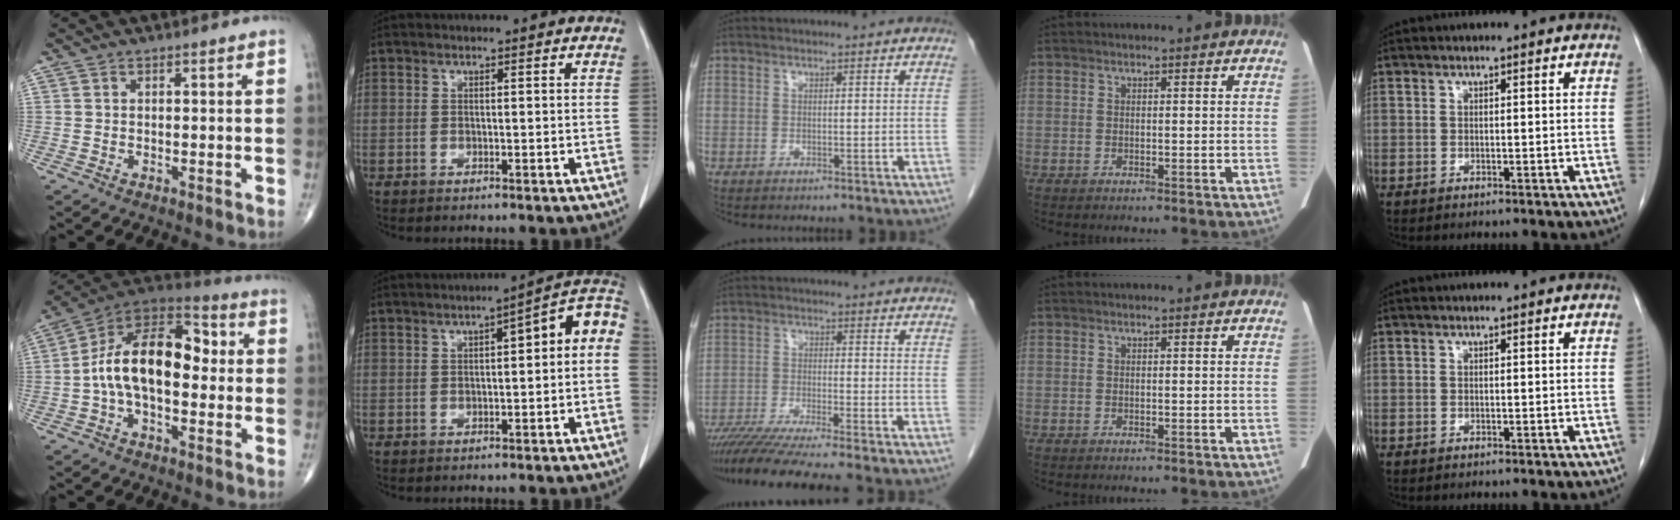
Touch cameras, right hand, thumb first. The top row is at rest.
{"thumb": {"total": 17.9, "force": [0.0, 10.1, 14.7], "torque": [-0.233, 0.048, -0.011]}, "index": {"total": 7.8, "force": [0.7, 1.8, 7.6], "torque": [-0.100, 0.036, 0.003]}, "middle": {"total": 12.2, "force": [-10.4, -1.1, 6.3], "torque": [-0.086, -0.032, -0.166]}}